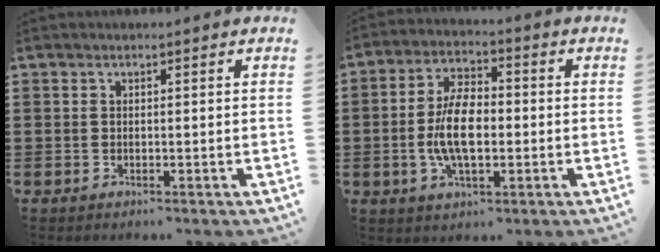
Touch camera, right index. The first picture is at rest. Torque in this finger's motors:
{"motor_torque": [2.14, 0.00, 0.90, 0.21]}